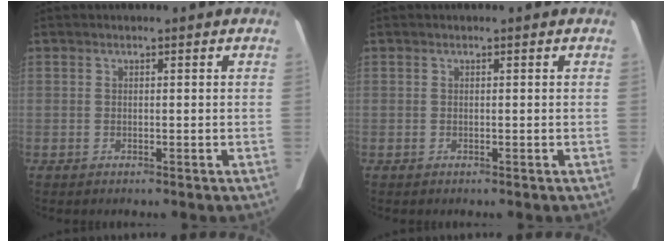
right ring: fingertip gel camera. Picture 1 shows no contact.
{"total": 0.0}